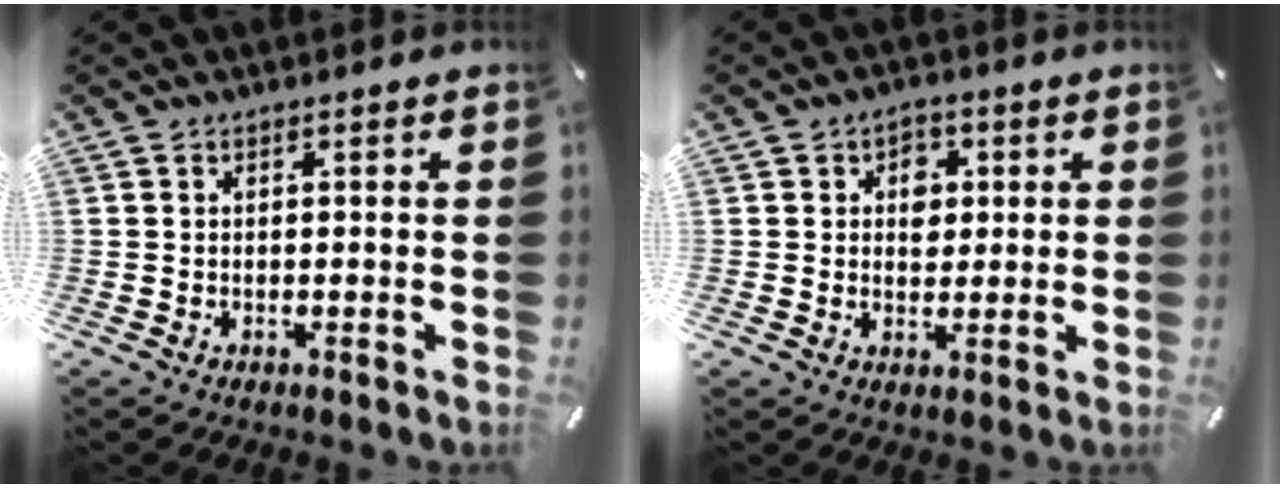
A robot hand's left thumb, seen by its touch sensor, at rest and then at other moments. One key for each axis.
{"total": 5.1, "fx": 0.9, "fy": 4.3, "fz": 2.6, "tx": -0.018, "ty": -0.006, "tz": 0.007}